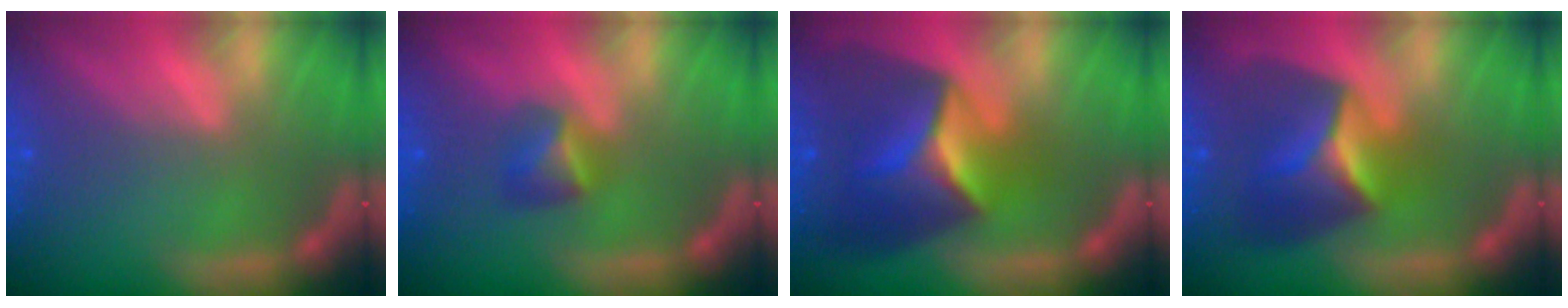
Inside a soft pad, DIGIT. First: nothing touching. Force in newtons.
{"total": 2.4}
{"total": 8.9}
{"total": 6.9}